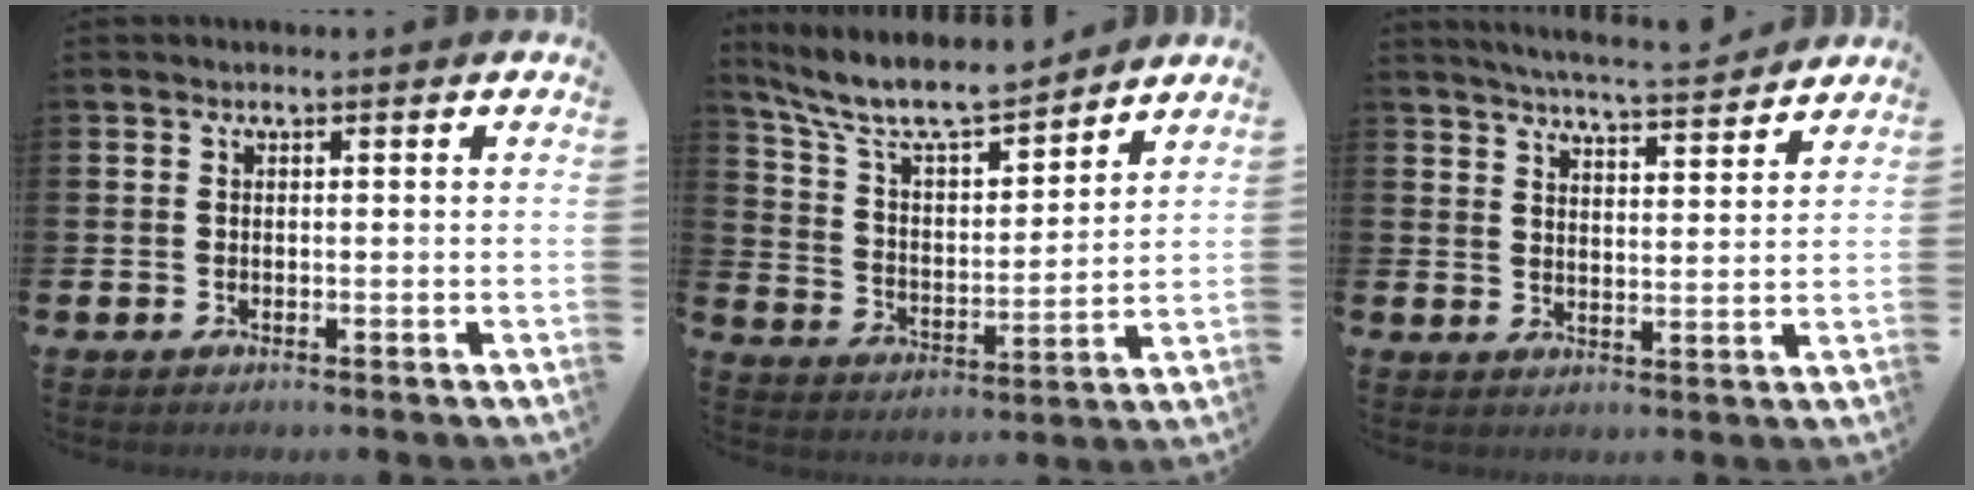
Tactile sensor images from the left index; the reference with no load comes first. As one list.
[{"total": 9.2, "force": [8.5, 1.7, 3.0], "torque": [-0.097, -0.057, 0.149]}, {"total": 5.6, "force": [5.5, -0.3, 1.1], "torque": [-0.030, -0.041, 0.094]}]